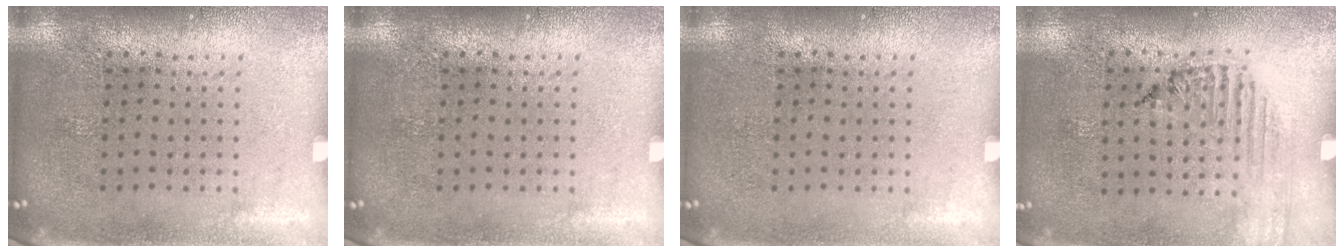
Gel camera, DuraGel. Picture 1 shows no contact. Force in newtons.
{"total": 0.0}
{"total": 0.0}
{"total": 1.3, "press": 1.3, "slide": 0.2}